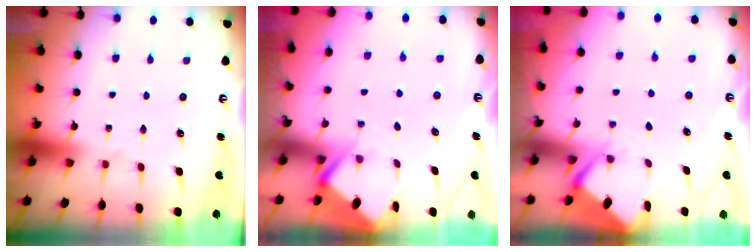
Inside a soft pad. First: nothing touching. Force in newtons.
{"total": 2.9, "press": 2.8, "slide": 0.4}
{"total": 2.7, "press": 2.6, "slide": 0.4}